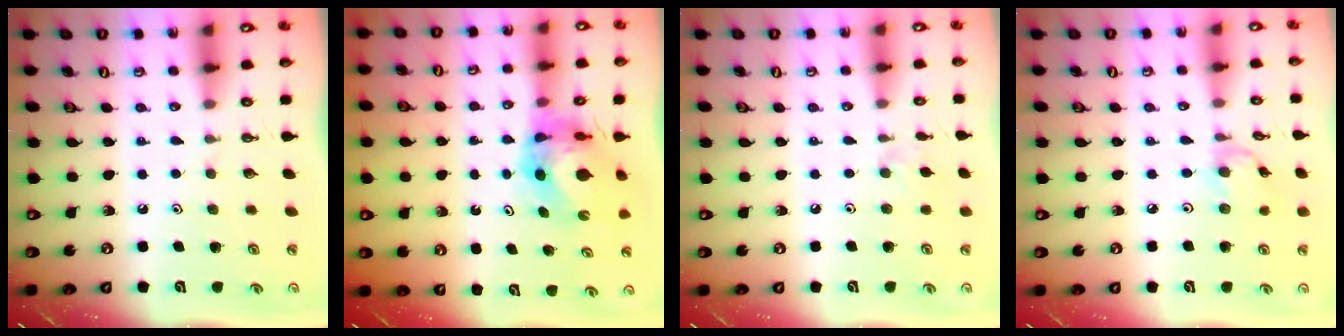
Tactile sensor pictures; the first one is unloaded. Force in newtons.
{"total": 8.1, "press": 8.1, "slide": 0.7}
{"total": 3.2, "press": 3.1, "slide": 0.5}
{"total": 4.8, "press": 4.8, "slide": 0.3}